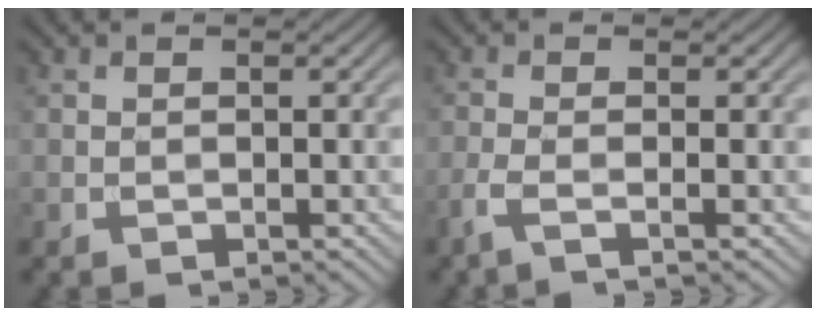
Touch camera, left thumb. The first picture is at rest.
{"total": 2.4, "force": [-1.2, 0.3, 2.0], "torque": [-0.042, 0.001, -0.039]}